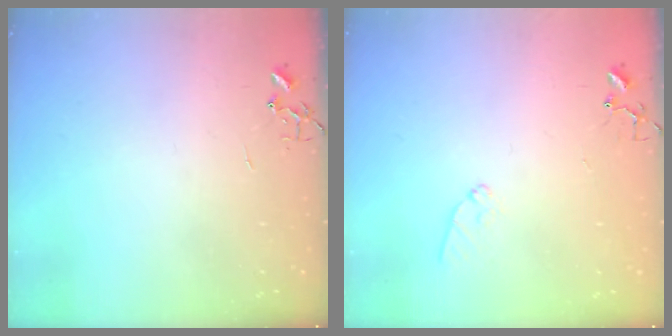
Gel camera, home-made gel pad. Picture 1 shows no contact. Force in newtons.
{"total": 6.4, "press": 6.4, "slide": 0.6}